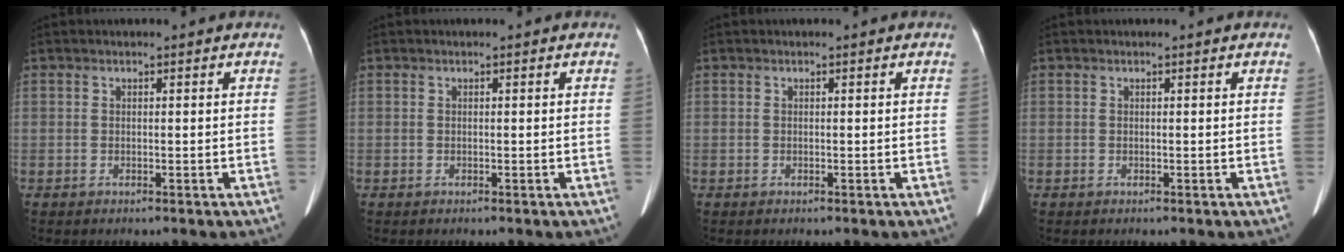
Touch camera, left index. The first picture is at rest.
{"total": 0.0}
{"total": 0.0}
{"total": 0.0}